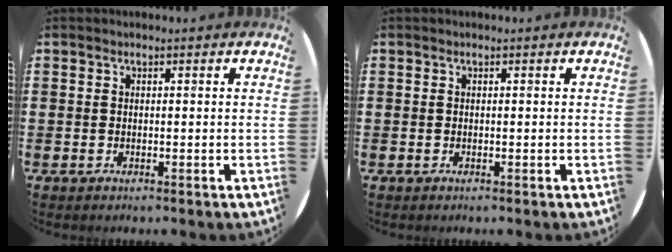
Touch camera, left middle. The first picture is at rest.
{"total": 0.0}